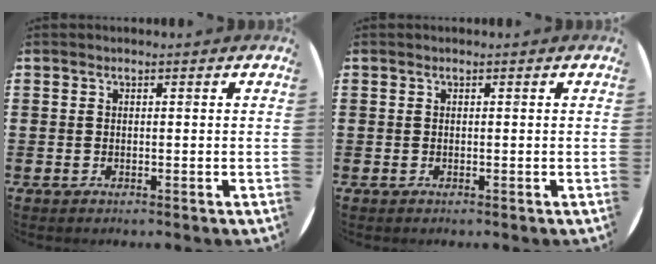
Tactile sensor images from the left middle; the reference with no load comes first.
{"total": 0.0}